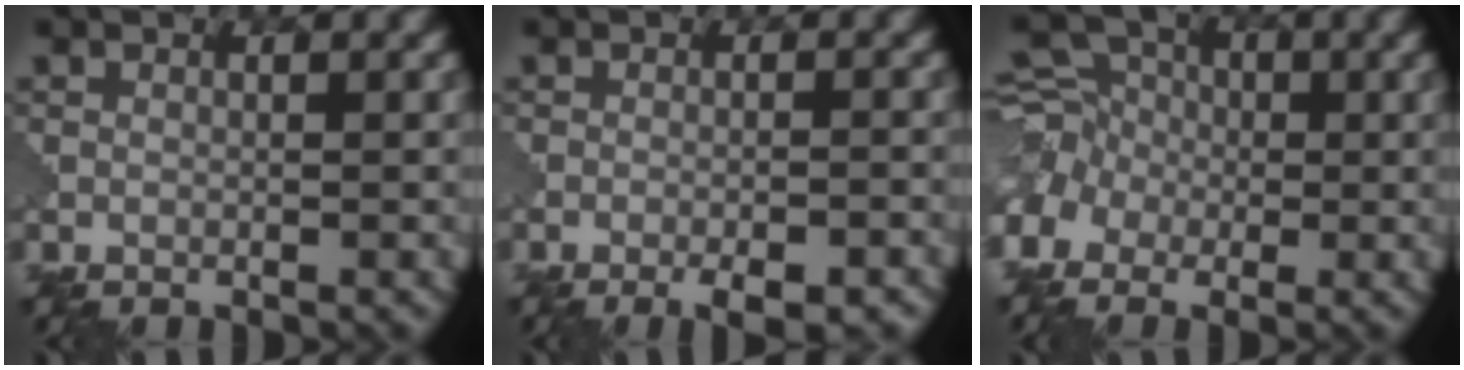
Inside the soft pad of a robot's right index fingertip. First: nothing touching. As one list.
[{"total": 3.8, "force": [-2.8, 1.0, 2.4], "torque": [-0.012, 0.006, -0.029]}, {"total": 5.8, "force": [-2.1, 5.0, 2.0], "torque": [-0.055, 0.018, -0.054]}]